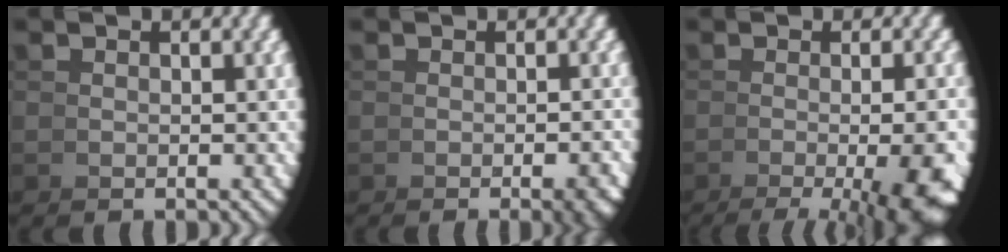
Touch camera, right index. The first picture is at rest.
{"total": 2.5, "force": [-1.3, 0.6, 2.1], "torque": [-0.019, 0.005, -0.022]}
{"total": 11.7, "force": [-5.2, 4.4, 9.5], "torque": [-0.113, -0.031, -0.060]}